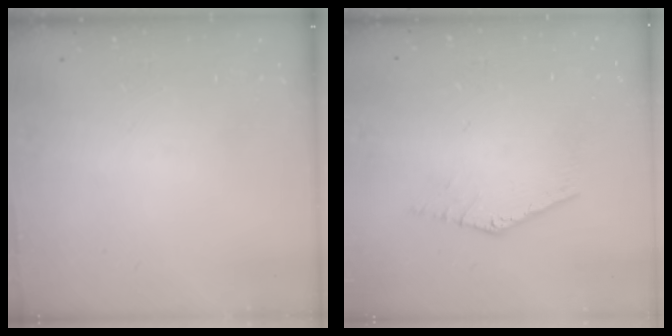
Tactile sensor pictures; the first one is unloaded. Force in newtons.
{"total": 0.0}